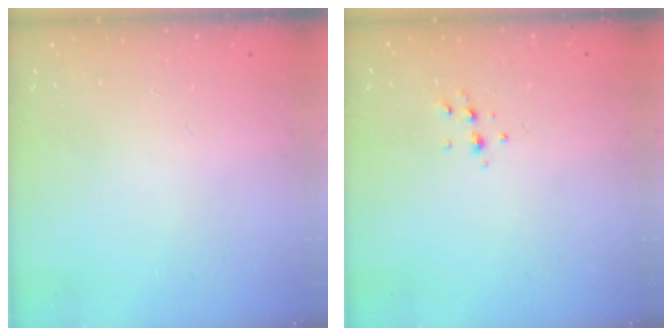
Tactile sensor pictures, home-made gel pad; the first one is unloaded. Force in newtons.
{"total": 4.9, "press": 4.8, "slide": 1.1}